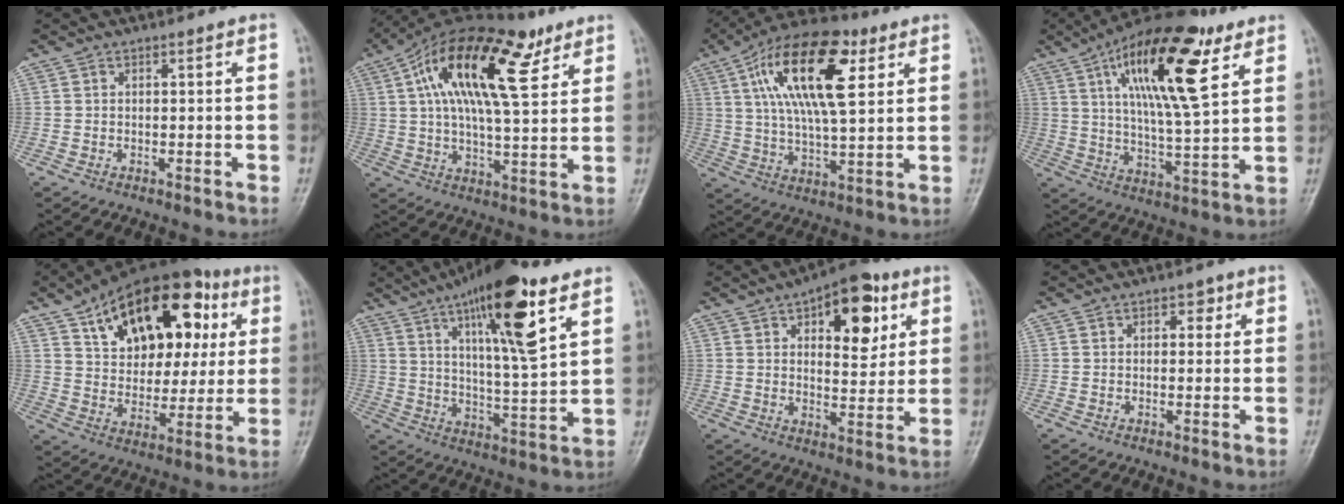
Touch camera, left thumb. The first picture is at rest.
{"total": 21.6, "force": [9.4, 8.5, 17.5], "torque": [-0.286, -0.005, 0.155]}
{"total": 19.4, "force": [6.9, 7.9, 16.3], "torque": [-0.277, -0.001, 0.113]}
{"total": 20.9, "force": [9.3, 6.8, 17.5], "torque": [-0.267, -0.025, 0.150]}
{"total": 24.0, "force": [9.2, 14.2, 17.0], "torque": [-0.214, 0.004, 0.145]}
{"total": 18.6, "force": [9.6, 3.9, 15.5], "torque": [-0.242, -0.037, 0.161]}
{"total": 14.1, "force": [6.0, 7.1, 10.6], "torque": [-0.102, -0.018, 0.083]}
{"total": 2.4, "force": [1.0, 1.6, 1.4], "torque": [0.001, 0.001, 0.008]}